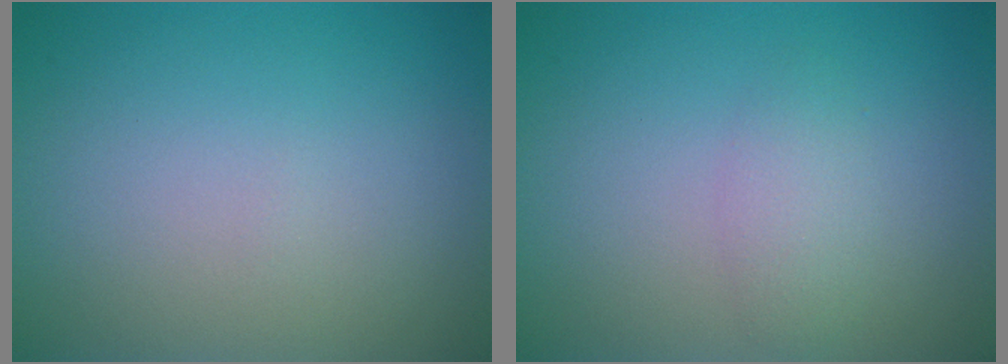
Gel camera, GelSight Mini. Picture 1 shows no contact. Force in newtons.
{"total": 1.8, "press": 1.8, "slide": 0.1}